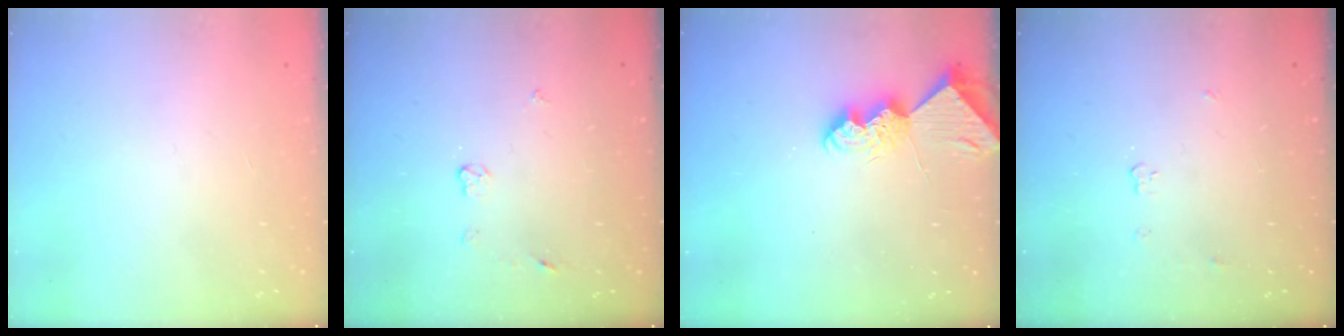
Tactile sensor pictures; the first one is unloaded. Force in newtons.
{"total": 4.3, "press": 4.3, "slide": 0.5}
{"total": 8.2, "press": 8.2, "slide": 0.9}
{"total": 4.1, "press": 4.1, "slide": 0.3}